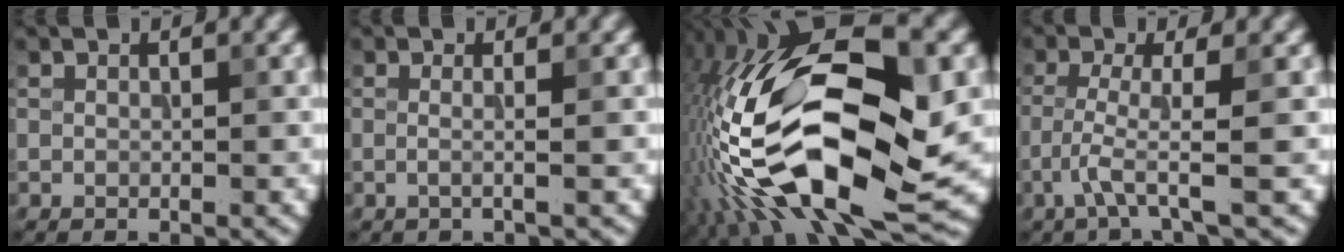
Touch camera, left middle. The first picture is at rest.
{"total": 1.9, "force": [0.1, 0.7, 1.8], "torque": [-0.018, -0.007, -0.019]}
{"total": 18.2, "force": [-2.9, 7.8, 16.2], "torque": [-0.311, 0.020, -0.062]}
{"total": 3.1, "force": [-1.1, 0.1, 2.9], "torque": [-0.059, 0.004, -0.029]}